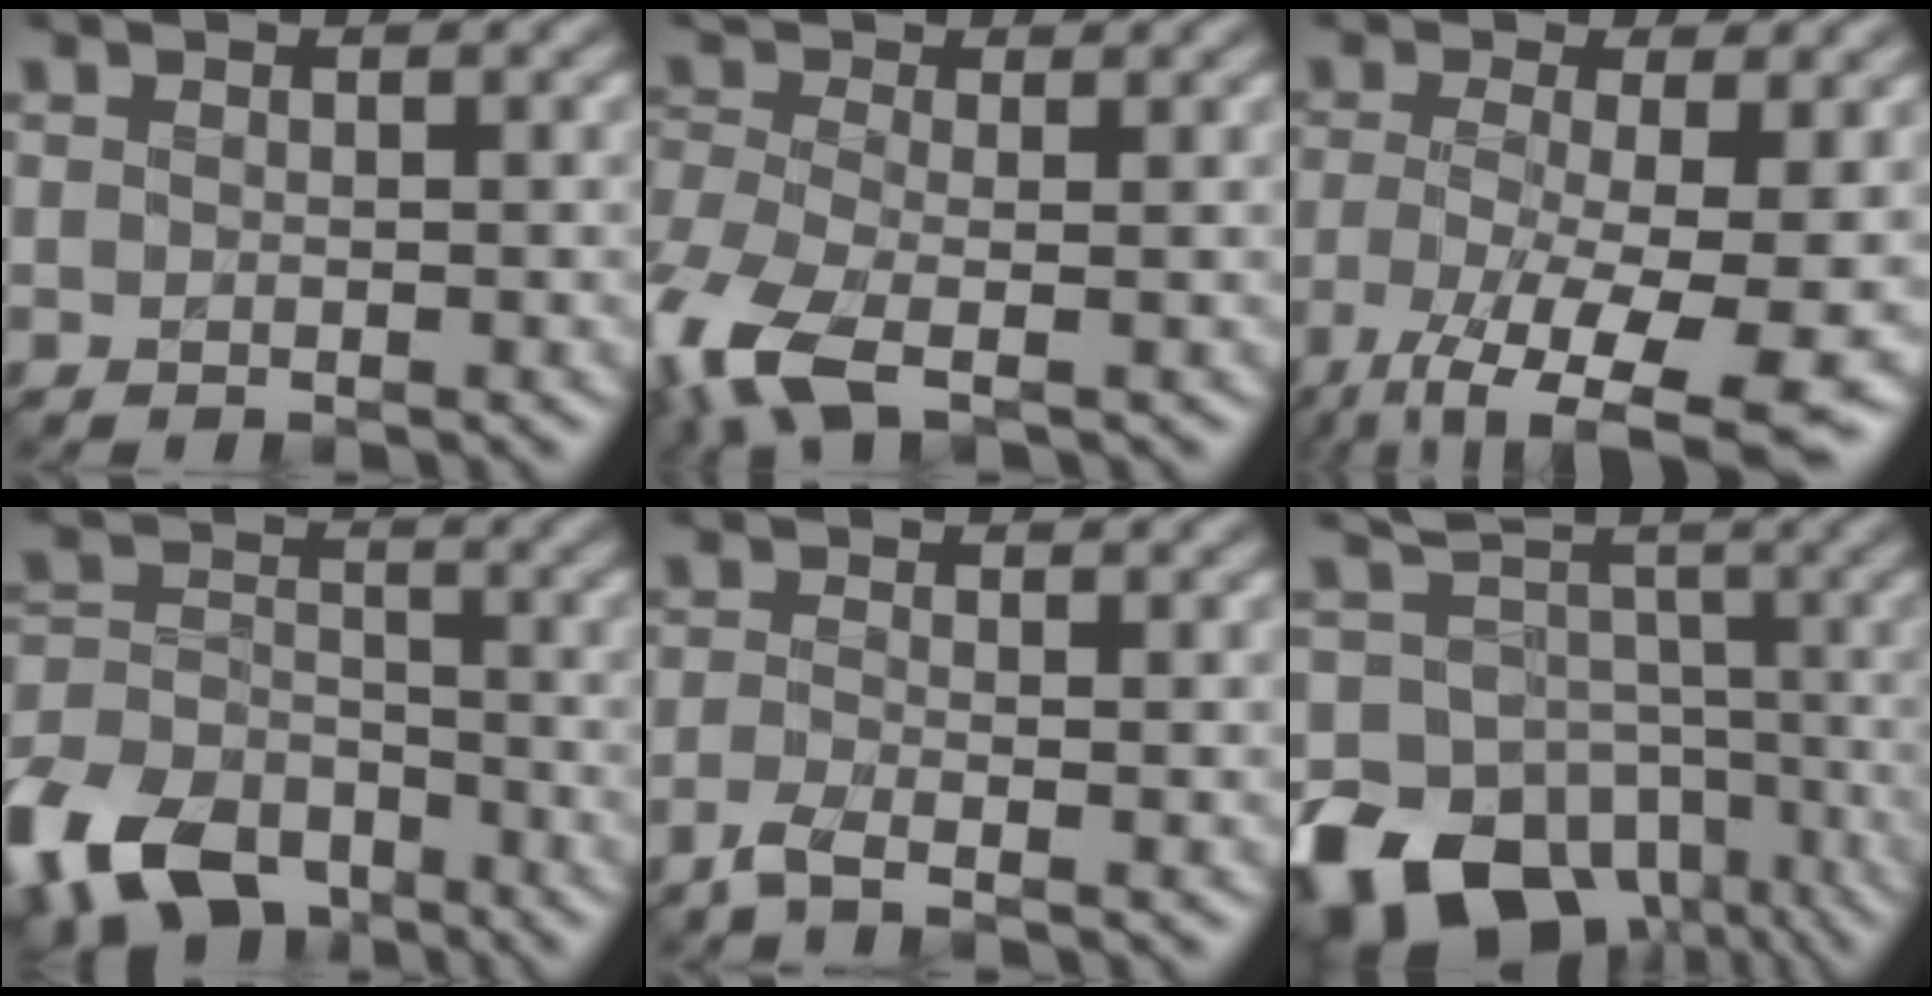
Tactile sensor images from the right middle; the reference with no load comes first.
{"total": 7.2, "force": [-3.3, 3.3, 5.5], "torque": [-0.146, -0.017, -0.075]}
{"total": 9.2, "force": [-4.0, 2.9, 7.7], "torque": [-0.150, -0.031, -0.070]}
{"total": 11.9, "force": [-8.2, 6.9, 5.0], "torque": [-0.092, -0.011, -0.162]}
{"total": 2.3, "force": [-1.5, 0.5, 1.7], "torque": [-0.035, -0.011, -0.042]}
{"total": 14.8, "force": [-8.1, 10.8, 6.1], "torque": [-0.115, -0.027, -0.129]}